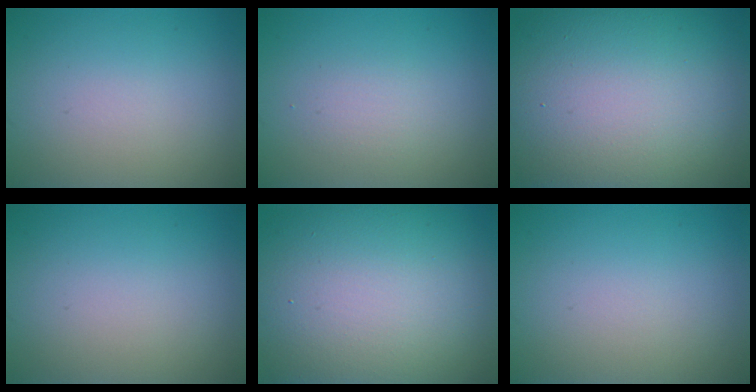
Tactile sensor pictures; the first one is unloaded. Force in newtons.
{"total": 1.4, "press": 1.4, "slide": 0.1}
{"total": 18.9, "press": 18.8, "slide": 1.2}
{"total": 0.0}
{"total": 16.6, "press": 16.6, "slide": 0.8}
{"total": 0.0}